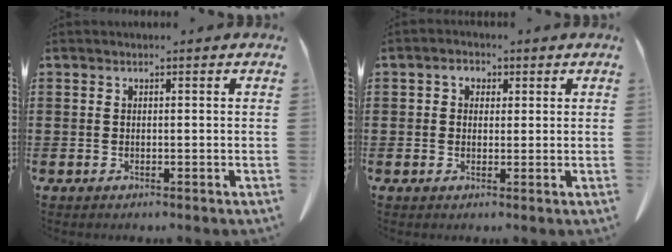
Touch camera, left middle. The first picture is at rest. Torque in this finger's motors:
{"motor_torque": [0.20, 0.42, 0.06, 0.01]}